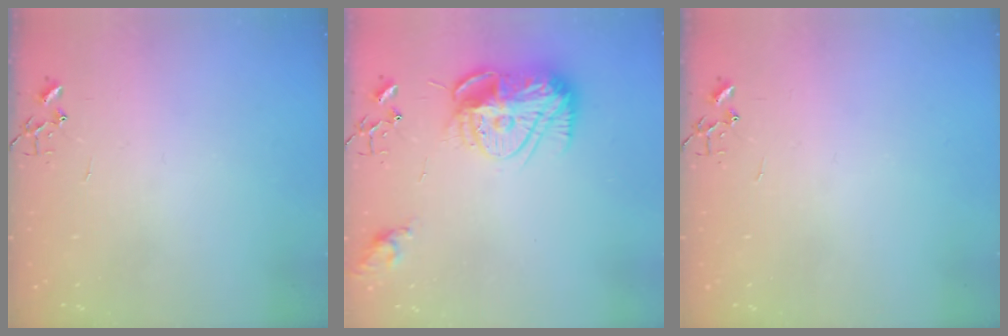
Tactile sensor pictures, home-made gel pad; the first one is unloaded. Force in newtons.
{"total": 15.7, "press": 15.7, "slide": 1.0}
{"total": 0.0}